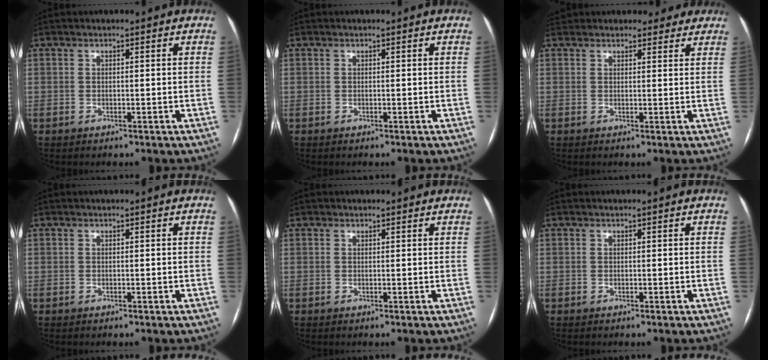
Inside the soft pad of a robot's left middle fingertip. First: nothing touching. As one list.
[{"total": 0.0}, {"total": 6.7, "force": [6.0, 2.7, 1.4], "torque": [-0.005, 0.019, 0.068]}, {"total": 0.0}, {"total": 1.0, "force": [0.8, 0.5, 0.1], "torque": [-0.007, 0.004, 0.009]}, {"total": 0.0}]